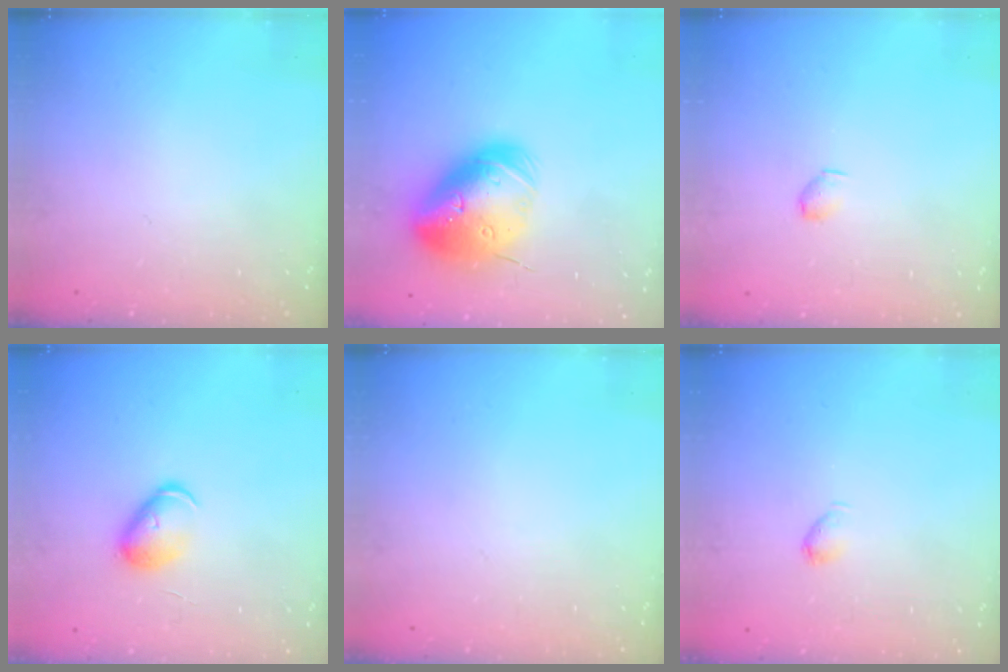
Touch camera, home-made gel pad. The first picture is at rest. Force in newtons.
{"total": 25.7, "press": 25.4, "slide": 4.0}
{"total": 3.1, "press": 3.0, "slide": 0.5}
{"total": 6.0, "press": 6.0, "slide": 0.2}
{"total": 0.0}
{"total": 3.1, "press": 3.1, "slide": 0.5}